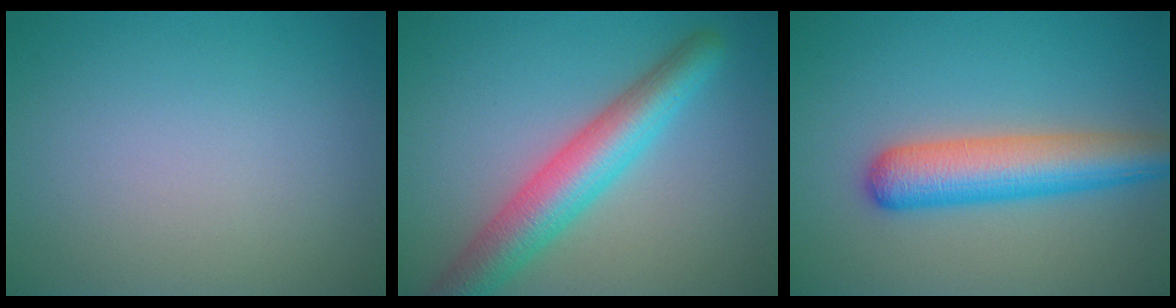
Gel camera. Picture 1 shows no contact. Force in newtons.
{"total": 6.4, "press": 6.4, "slide": 0.3}
{"total": 6.2, "press": 6.2, "slide": 0.3}